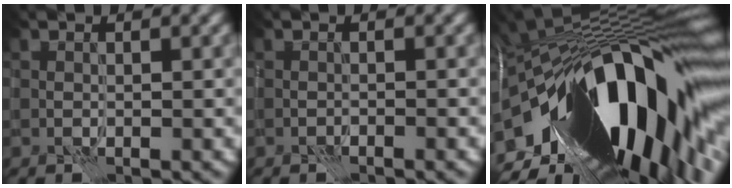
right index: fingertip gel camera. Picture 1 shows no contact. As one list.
[{"total": 0.6, "force": [-0.6, 0.0, 0.2], "torque": [-0.002, 0.003, -0.012]}, {"total": 22.1, "force": [-3.9, 10.3, 19.2], "torque": [-0.332, -0.024, -0.077]}]